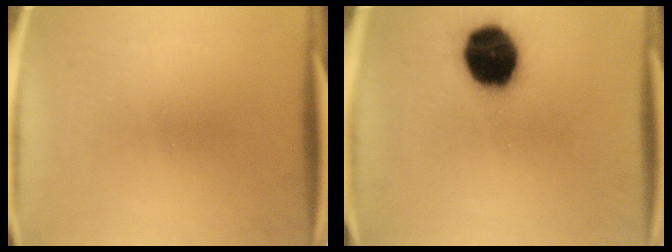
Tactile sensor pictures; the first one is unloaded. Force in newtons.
{"total": 18.8}